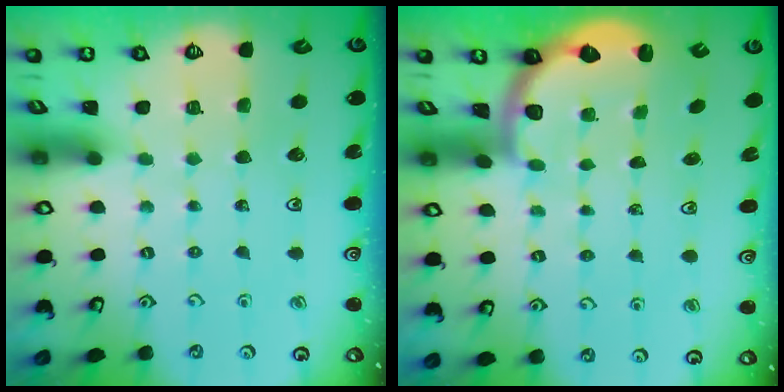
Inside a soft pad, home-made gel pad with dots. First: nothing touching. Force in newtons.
{"total": 2.1, "press": 1.9, "slide": 0.8}